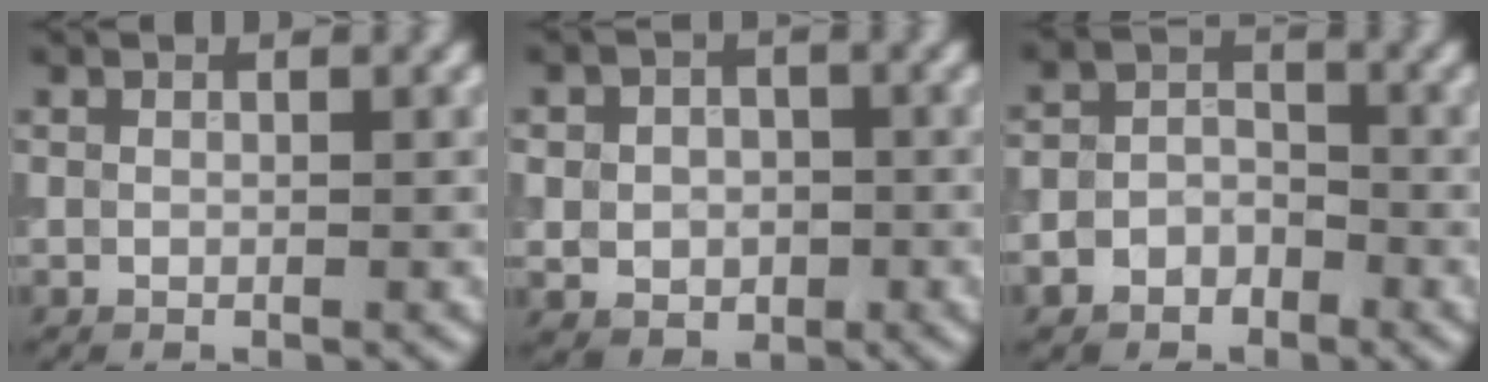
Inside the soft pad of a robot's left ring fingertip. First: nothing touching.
{"total": 3.6, "force": [-0.4, 3.1, 1.9], "torque": [-0.023, -0.006, -0.011]}
{"total": 3.6, "force": [-2.0, 2.8, 1.0], "torque": [0.008, 0.003, -0.048]}